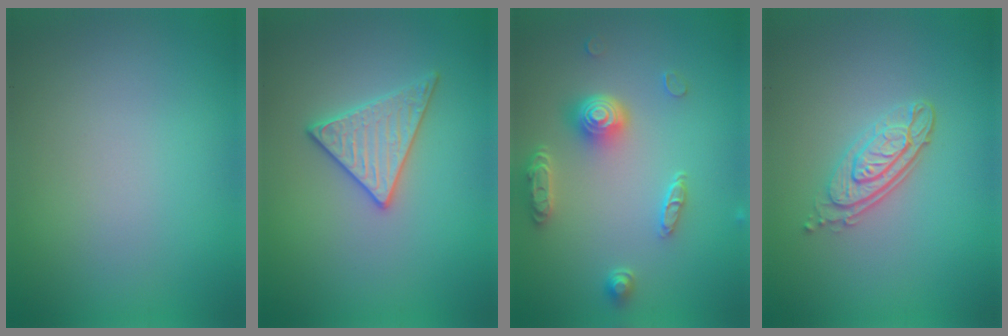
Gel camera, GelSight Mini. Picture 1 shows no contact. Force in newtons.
{"total": 3.0, "press": 3.0, "slide": 0.1}
{"total": 4.5, "press": 3.5, "slide": 2.9}
{"total": 3.6, "press": 2.8, "slide": 2.2}